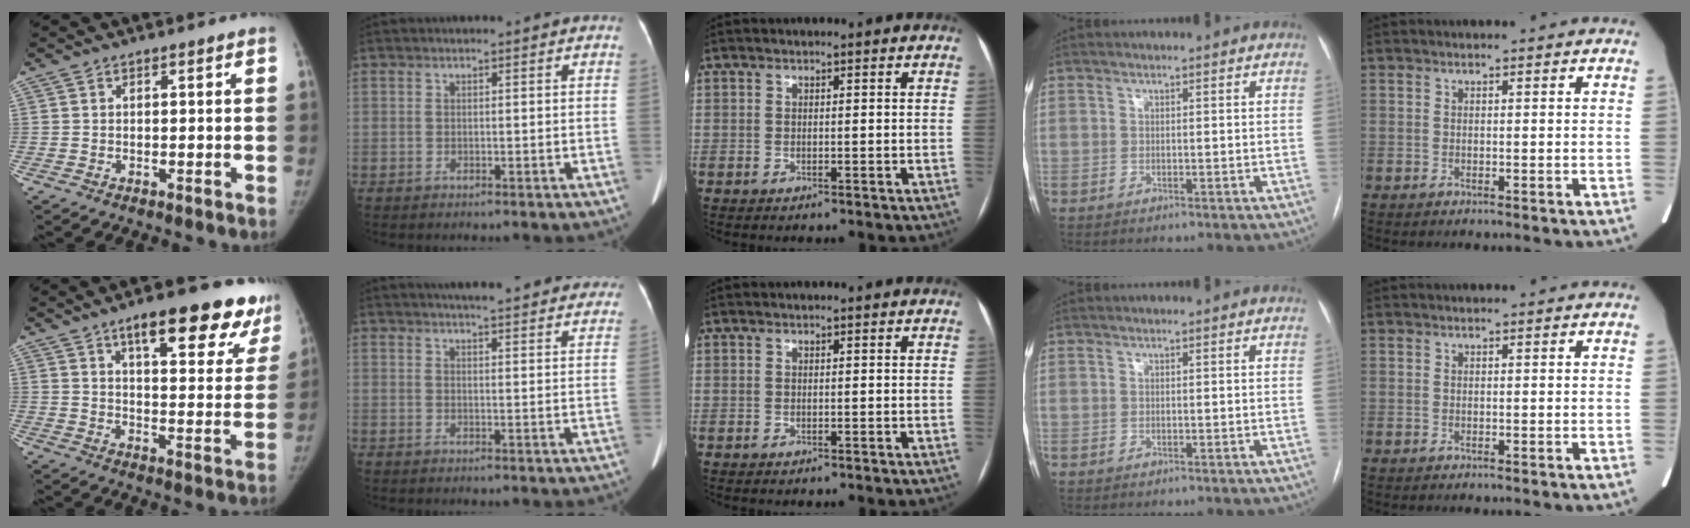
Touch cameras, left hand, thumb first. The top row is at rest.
{"thumb": {"total": 20.1, "force": [13.2, 6.6, 13.5], "torque": [-0.124, -0.048, 0.171]}, "index": {"total": 19.6, "force": [17.7, 3.1, 8.0], "torque": [-0.100, 0.002, 0.205]}}